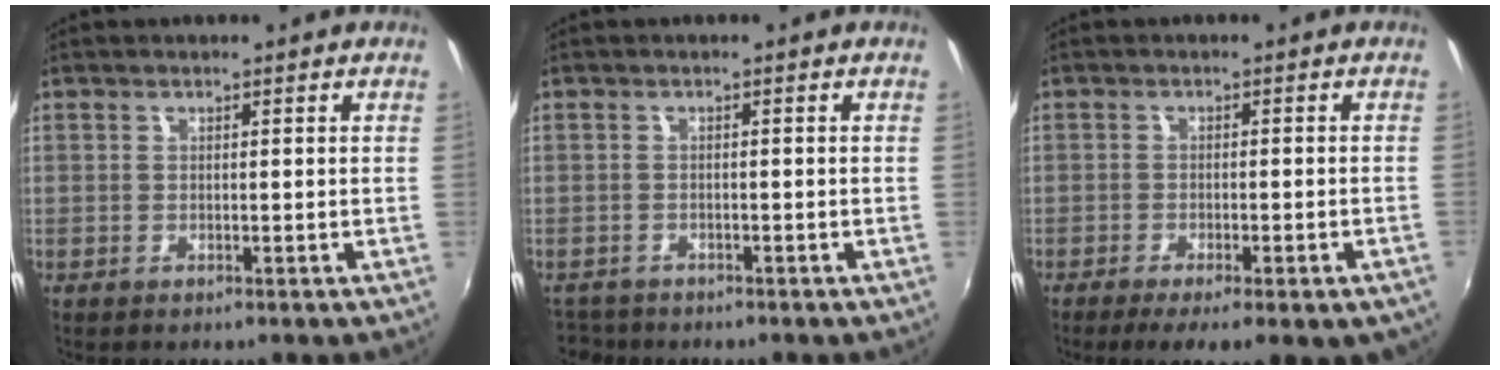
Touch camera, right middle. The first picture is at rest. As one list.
[{"total": 3.2, "force": [-2.8, 1.4, 0.3], "torque": [-0.019, -0.010, -0.053]}, {"total": 10.4, "force": [-6.8, 2.6, 7.5], "torque": [-0.133, -0.039, -0.091]}]